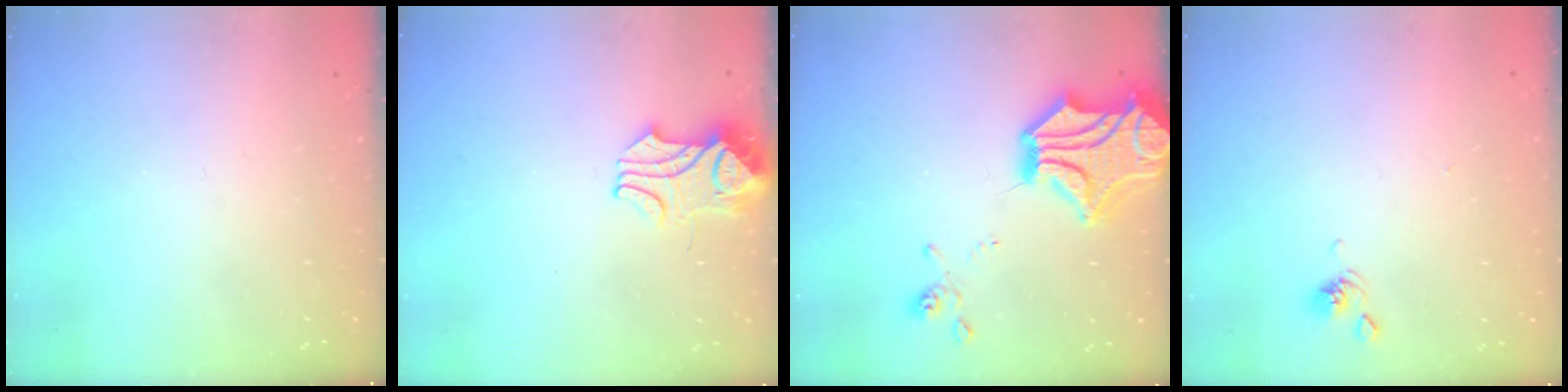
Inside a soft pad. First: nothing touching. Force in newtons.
{"total": 3.7, "press": 3.6, "slide": 0.5}
{"total": 10.0, "press": 9.6, "slide": 2.9}
{"total": 2.8, "press": 2.8, "slide": 0.1}